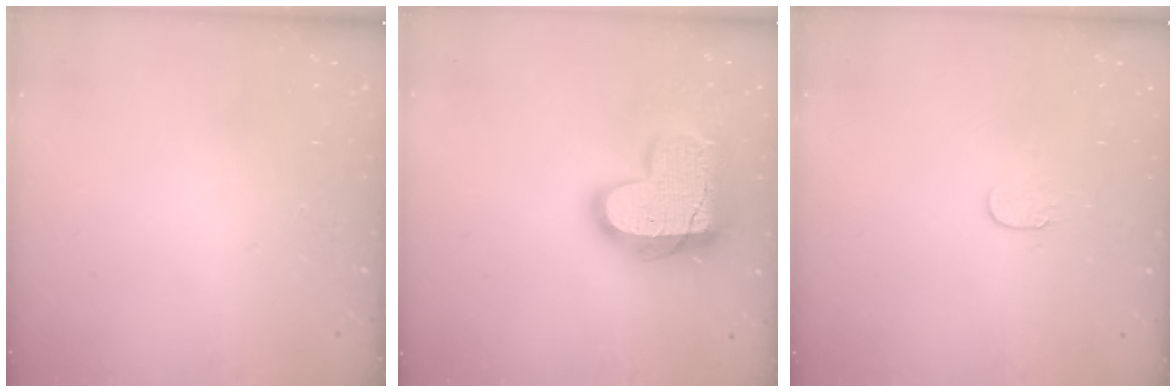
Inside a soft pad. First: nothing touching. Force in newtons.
{"total": 18.0, "press": 17.9, "slide": 1.3}
{"total": 4.0, "press": 3.9, "slide": 0.5}